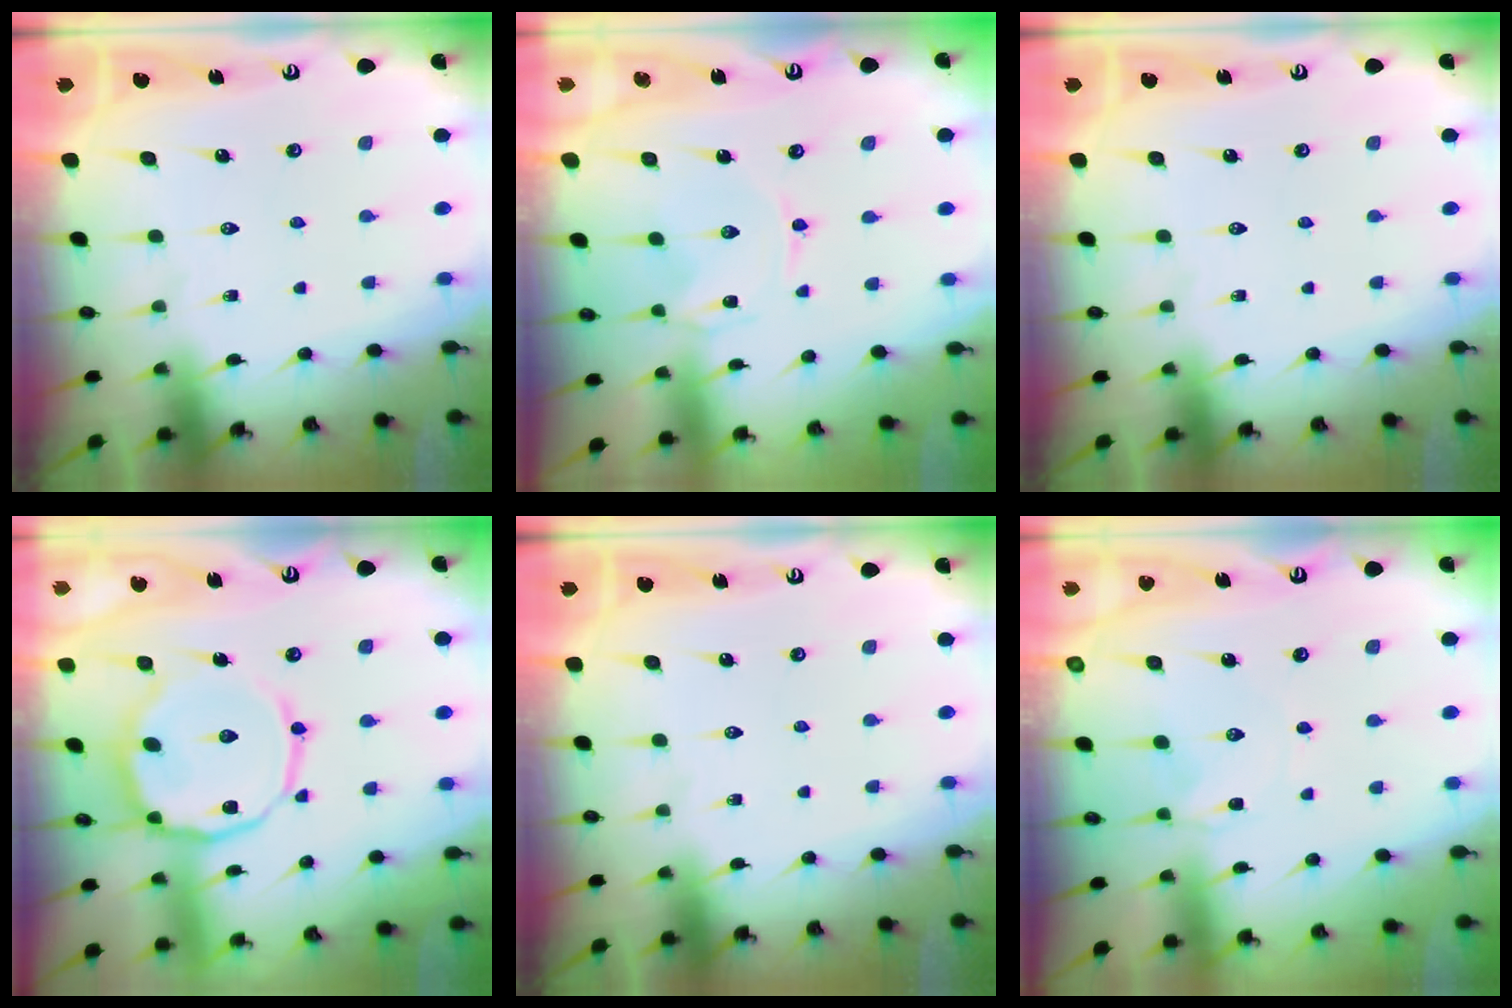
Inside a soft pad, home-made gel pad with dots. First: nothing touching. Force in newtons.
{"total": 0.0}
{"total": 0.0}
{"total": 13.8, "press": 13.7, "slide": 1.1}
{"total": 0.0}
{"total": 2.4, "press": 2.4, "slide": 0.4}